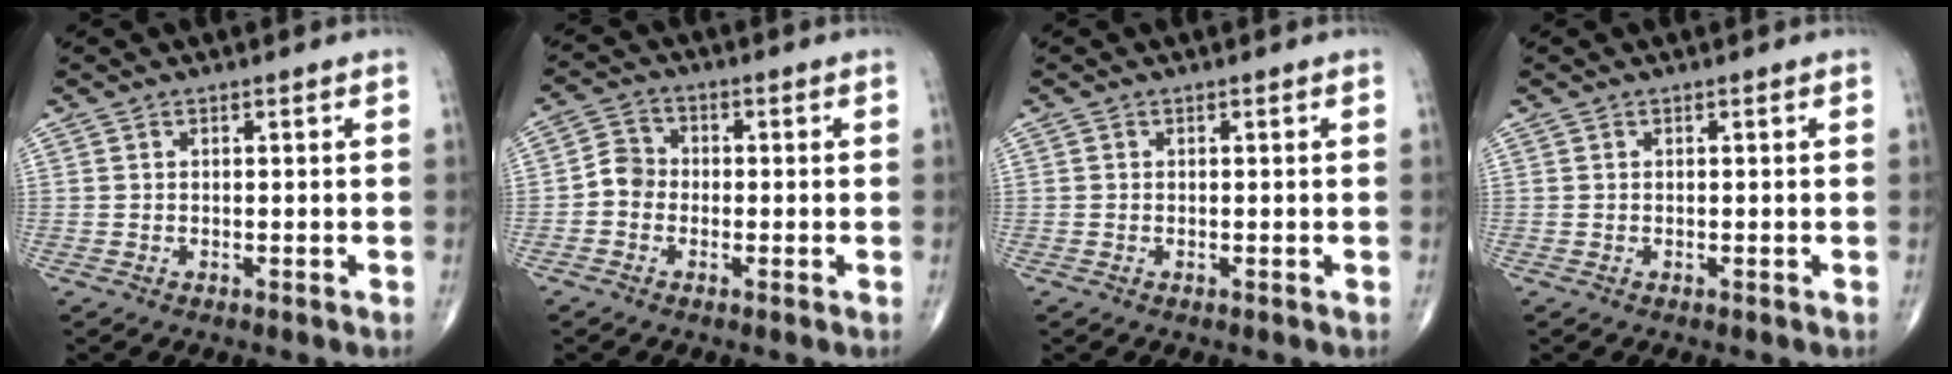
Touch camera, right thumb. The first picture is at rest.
{"total": 4.2, "force": [-1.1, 3.7, 1.7], "torque": [-0.012, 0.014, -0.032]}
{"total": 0.0}
{"total": 0.0}